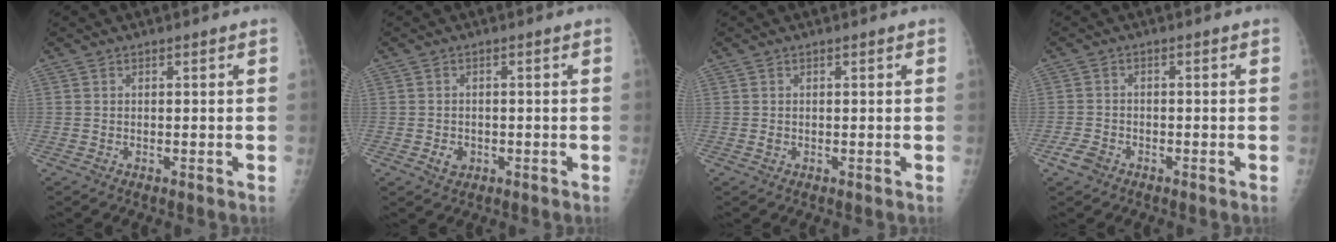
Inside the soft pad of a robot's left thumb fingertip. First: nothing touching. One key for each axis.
{"total": 2.4, "fx": -0.8, "fy": 2.0, "fz": 1.1, "tx": -0.011, "ty": 0.003, "tz": -0.006}
{"total": 0.7, "fx": 0.1, "fy": 0.6, "fz": 0.4, "tx": -0.002, "ty": 0.000, "tz": 0.002}
{"total": 3.0, "fx": -1.9, "fy": 2.0, "fz": 1.3, "tx": -0.022, "ty": 0.006, "tz": -0.034}